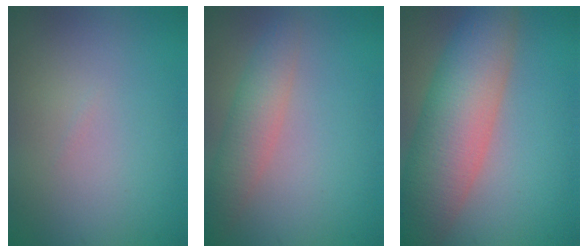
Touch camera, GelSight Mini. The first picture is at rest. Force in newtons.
{"total": 3.1, "press": 3.1, "slide": 0.2}
{"total": 8.5, "press": 8.4, "slide": 0.6}